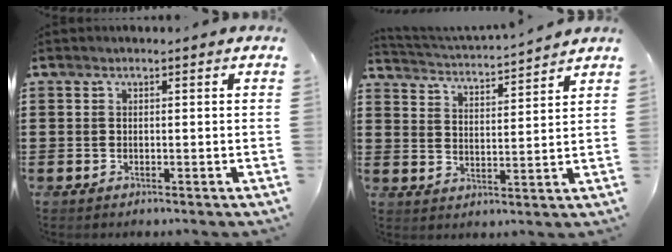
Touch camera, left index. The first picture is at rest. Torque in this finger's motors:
{"motor_torque": [0.66, -0.69, 0.10, 0.02]}